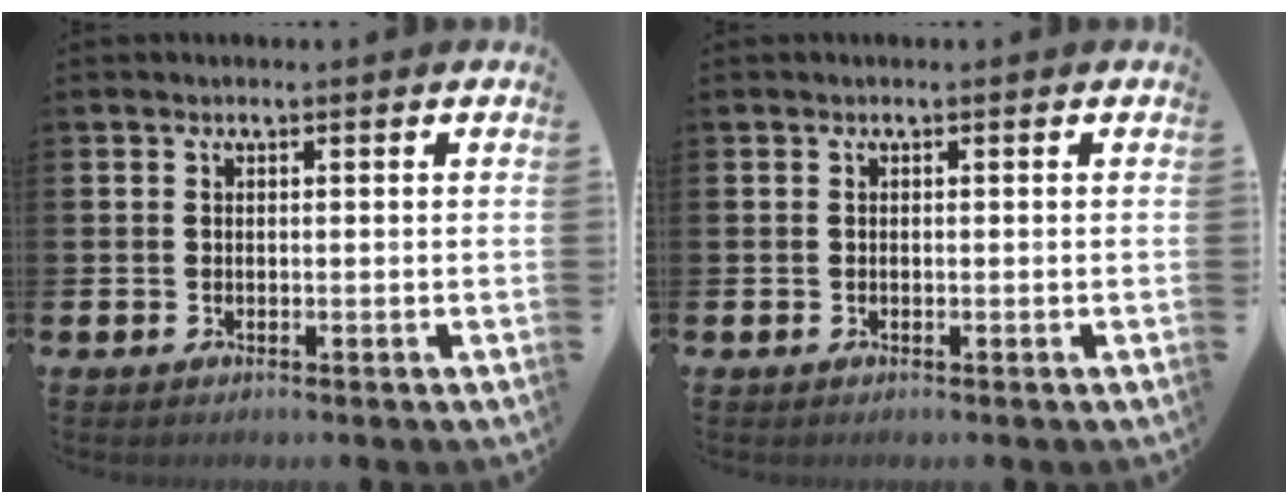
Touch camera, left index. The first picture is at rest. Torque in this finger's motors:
{"motor_torque": [-0.09, 0.00, -0.05, -0.01]}